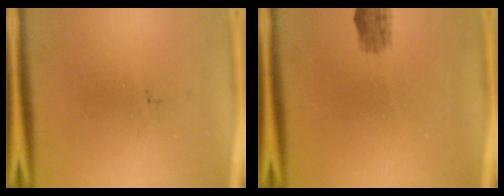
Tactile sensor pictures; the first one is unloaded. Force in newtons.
{"total": 2.3}